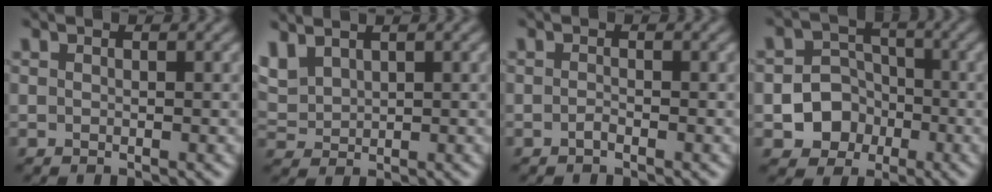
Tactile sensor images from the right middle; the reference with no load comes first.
{"total": 3.0, "force": [2.1, 1.6, 1.5], "torque": [-0.045, 0.007, 0.047]}
{"total": 0.8, "force": [-0.7, 0.1, 0.3], "torque": [-0.009, -0.002, -0.014]}
{"total": 5.0, "force": [-1.8, 4.4, 1.6], "torque": [0.001, 0.002, -0.048]}